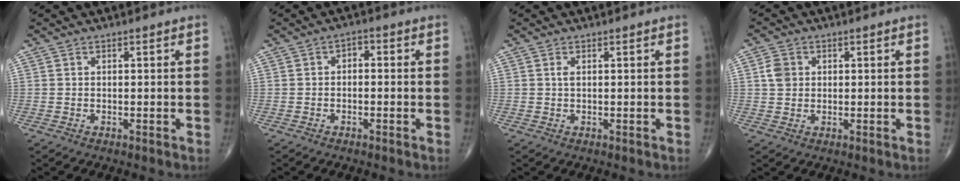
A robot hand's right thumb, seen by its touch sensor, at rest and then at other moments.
{"total": 2.1, "force": [-0.2, 1.4, 1.6], "torque": [-0.013, 0.013, -0.013]}
{"total": 0.7, "force": [0.2, 0.3, 0.6], "torque": [-0.016, 0.003, 0.005]}
{"total": 3.4, "force": [0.7, 2.8, 1.7], "torque": [-0.023, 0.002, 0.012]}